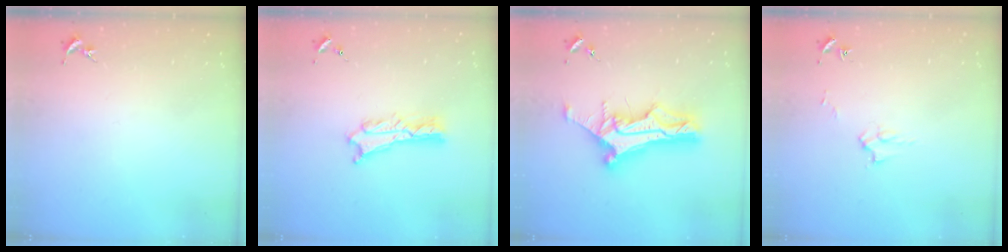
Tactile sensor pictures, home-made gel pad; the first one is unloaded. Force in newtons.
{"total": 2.7, "press": 2.6, "slide": 0.3}
{"total": 12.6, "press": 12.6, "slide": 1.0}
{"total": 2.6, "press": 2.6, "slide": 0.3}